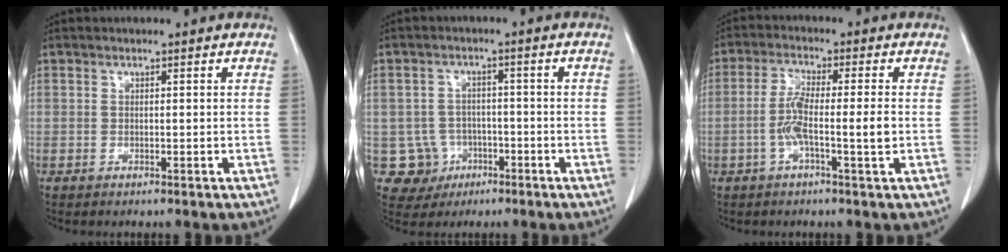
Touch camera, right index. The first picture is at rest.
{"total": 6.0, "force": [-1.9, 5.6, 0.4], "torque": [-0.005, 0.010, -0.024]}
{"total": 6.2, "force": [-1.3, 0.1, 6.0], "torque": [-0.121, 0.004, -0.025]}